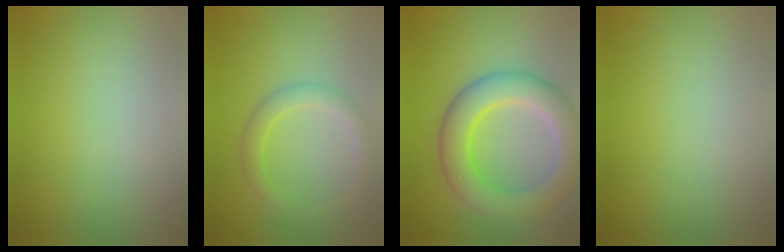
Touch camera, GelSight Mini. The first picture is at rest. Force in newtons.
{"total": 2.2, "press": 2.2, "slide": 0.1}
{"total": 6.6, "press": 6.6, "slide": 0.2}
{"total": 0.0}